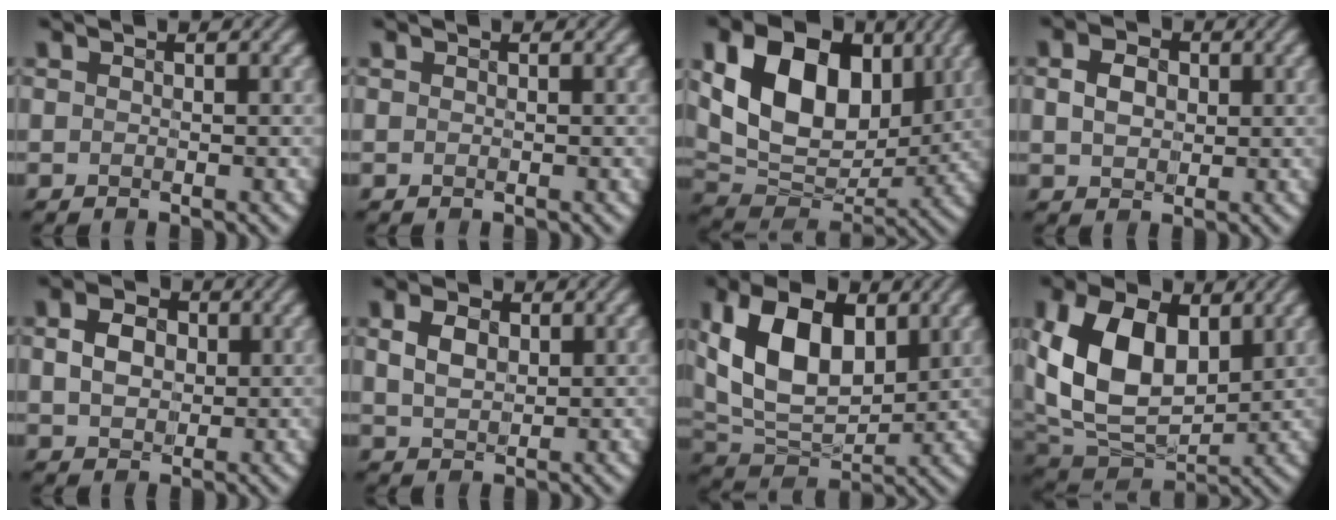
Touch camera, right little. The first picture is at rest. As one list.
[{"total": 0.0}, {"total": 12.3, "force": [2.9, 8.5, 8.4], "torque": [-0.156, 0.001, 0.058]}, {"total": 2.5, "force": [-0.1, 2.0, 1.5], "torque": [-0.040, 0.000, 0.005]}, {"total": 3.1, "force": [0.0, 2.5, 1.9], "torque": [-0.047, 0.001, 0.006]}, {"total": 2.3, "force": [0.3, 1.6, 1.6], "torque": [-0.045, -0.001, 0.017]}, {"total": 10.6, "force": [2.4, 6.4, 8.1], "torque": [-0.172, 0.006, 0.045]}, {"total": 10.9, "force": [1.6, 7.3, 7.9], "torque": [-0.180, -0.005, 0.035]}]